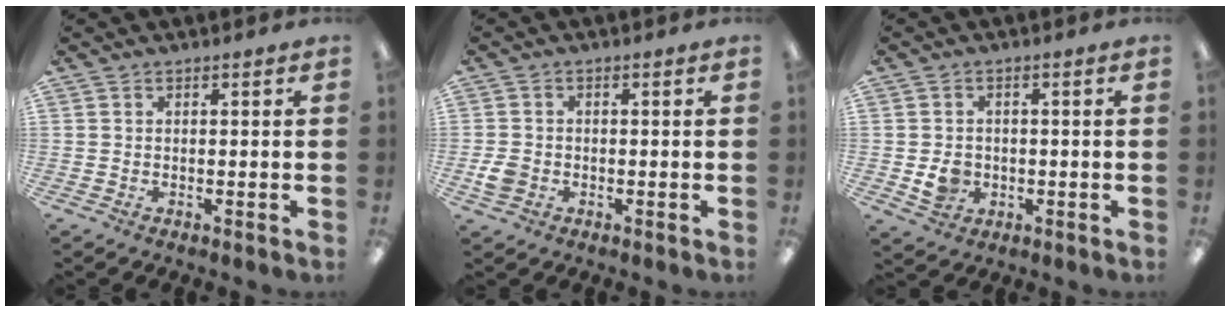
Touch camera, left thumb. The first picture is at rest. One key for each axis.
{"total": 3.6, "fx": -1.0, "fy": 2.9, "fz": 1.7, "tx": -0.025, "ty": 0.002, "tz": -0.020}
{"total": 4.5, "fx": -0.7, "fy": 4.0, "fz": 1.9, "tx": -0.010, "ty": 0.000, "tz": -0.013}